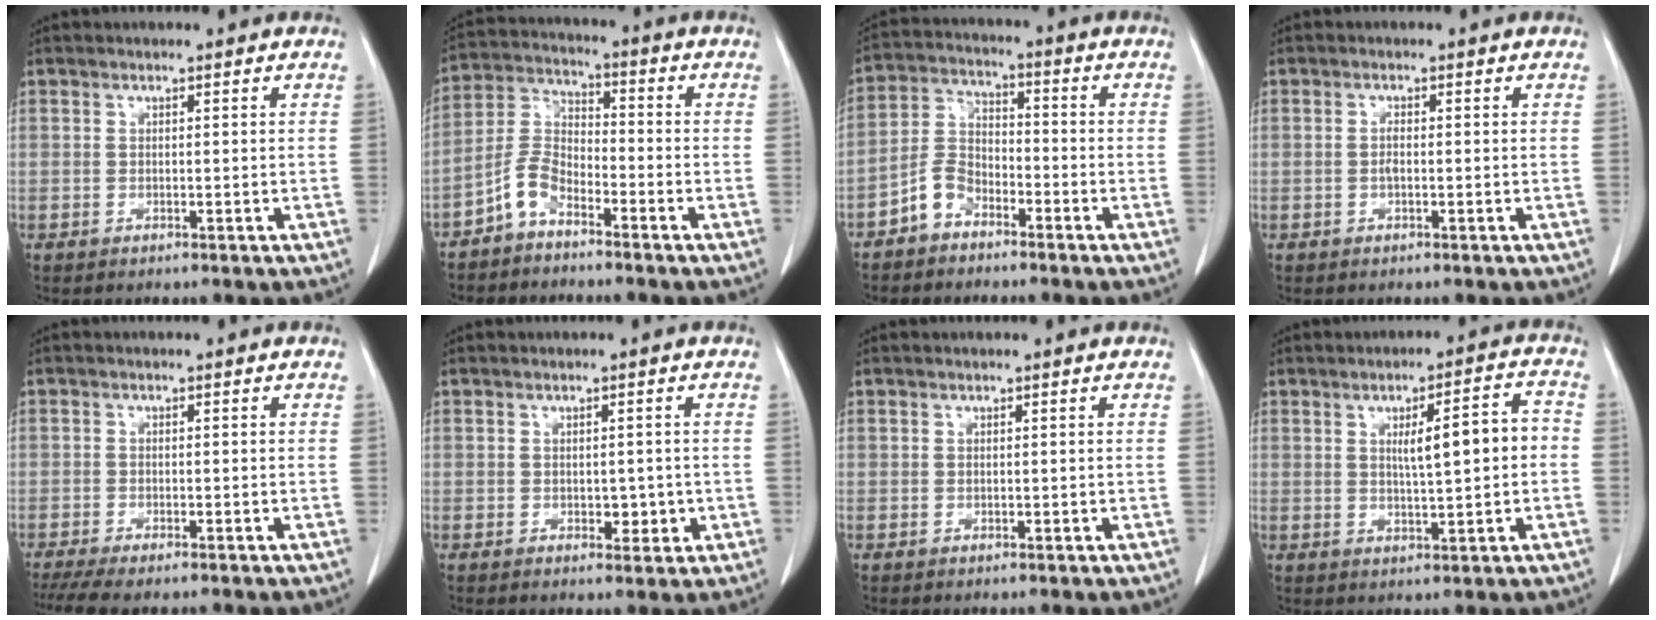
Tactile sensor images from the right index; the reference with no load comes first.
{"total": 5.8, "force": [-4.1, 2.7, 3.0], "torque": [-0.067, 0.010, -0.091]}
{"total": 5.7, "force": [-3.8, 3.6, 2.2], "torque": [-0.047, 0.014, -0.080]}
{"total": 1.0, "force": [-0.2, 0.3, 1.0], "torque": [-0.022, 0.001, -0.005]}
{"total": 6.3, "force": [-5.2, 1.2, 3.5], "torque": [-0.054, -0.011, -0.083]}
{"total": 2.6, "force": [-0.5, 1.7, 1.9], "torque": [-0.020, 0.002, 0.000]}
{"total": 0.0}
{"total": 7.5, "force": [0.4, 1.2, 7.4], "torque": [-0.112, 0.018, 0.009]}